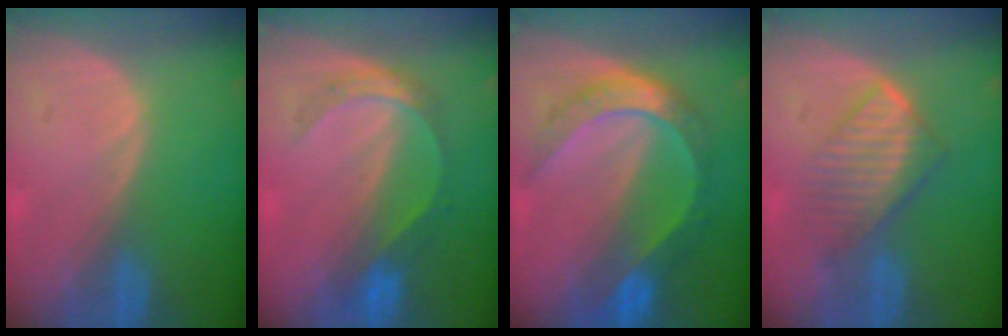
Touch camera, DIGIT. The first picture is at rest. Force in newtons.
{"total": 5.3, "press": 5.0, "slide": 1.6}
{"total": 8.4, "press": 8.4, "slide": 0.8}
{"total": 6.4, "press": 6.3, "slide": 1.4}